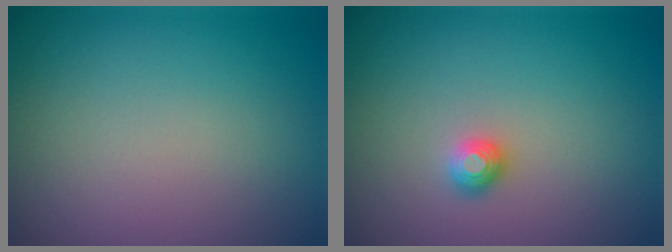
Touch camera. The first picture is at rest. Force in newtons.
{"total": 1.1, "press": 1.1, "slide": 0.3}